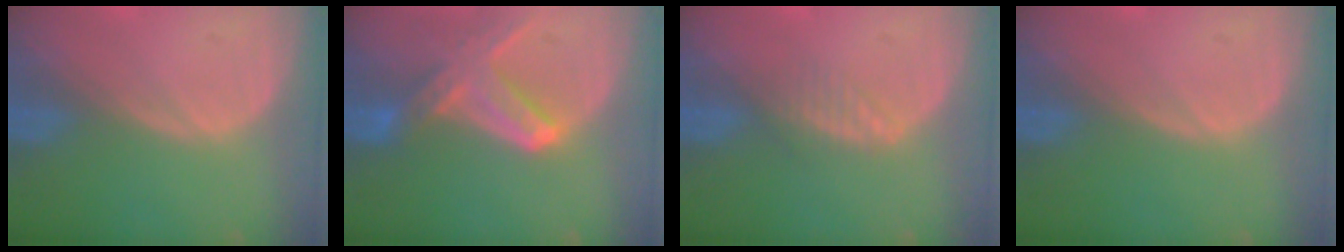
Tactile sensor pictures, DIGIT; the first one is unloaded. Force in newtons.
{"total": 7.7, "press": 6.9, "slide": 3.6}
{"total": 2.3, "press": 2.3, "slide": 0.1}
{"total": 0.0}